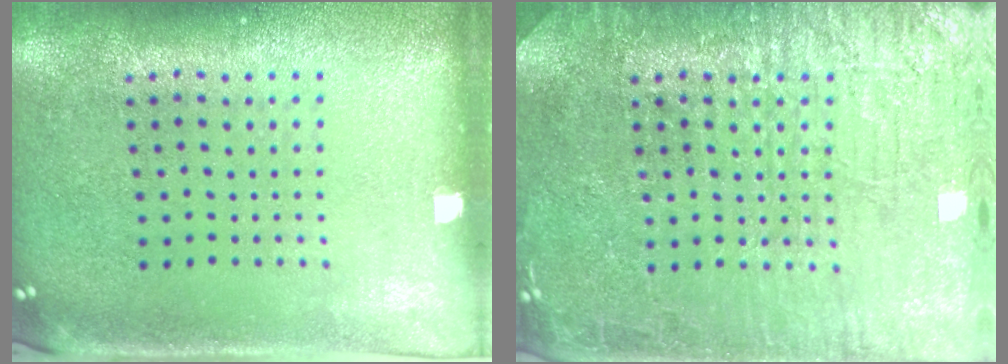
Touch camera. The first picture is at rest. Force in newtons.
{"total": 7.1, "press": 7.1, "slide": 1.0}